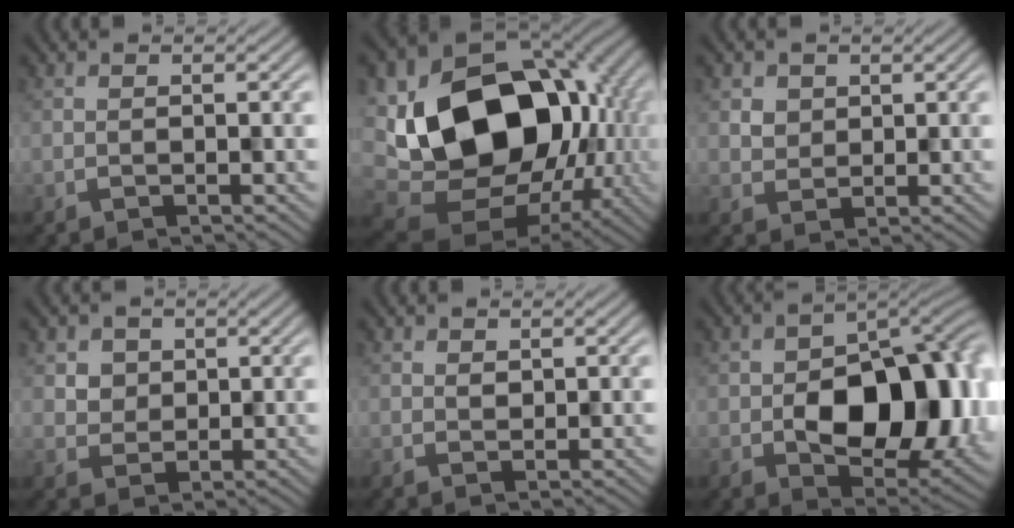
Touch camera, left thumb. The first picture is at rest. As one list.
[{"total": 19.1, "force": [-0.7, 14.4, 12.6], "torque": [-0.231, -0.036, 0.023]}, {"total": 2.3, "force": [1.8, 1.4, -0.4], "torque": [0.003, -0.005, 0.037]}, {"total": 2.9, "force": [1.9, 2.2, -0.2], "torque": [-0.009, -0.009, 0.045]}, {"total": 1.2, "force": [0.9, 0.8, 0.4], "torque": [-0.009, 0.003, 0.017]}, {"total": 14.6, "force": [-0.9, 9.2, 11.2], "torque": [-0.145, -0.014, -0.007]}]